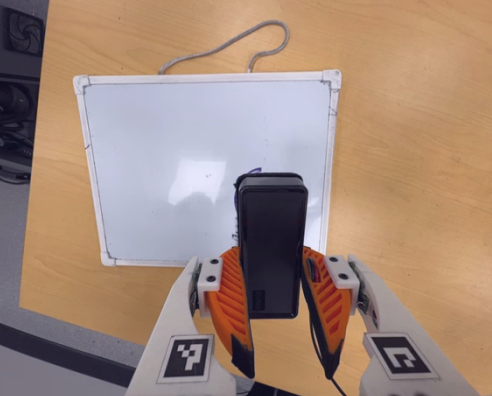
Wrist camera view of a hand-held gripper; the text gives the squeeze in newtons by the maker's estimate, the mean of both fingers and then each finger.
{"total": 7.4, "left": 6.1, "right": 8.8}